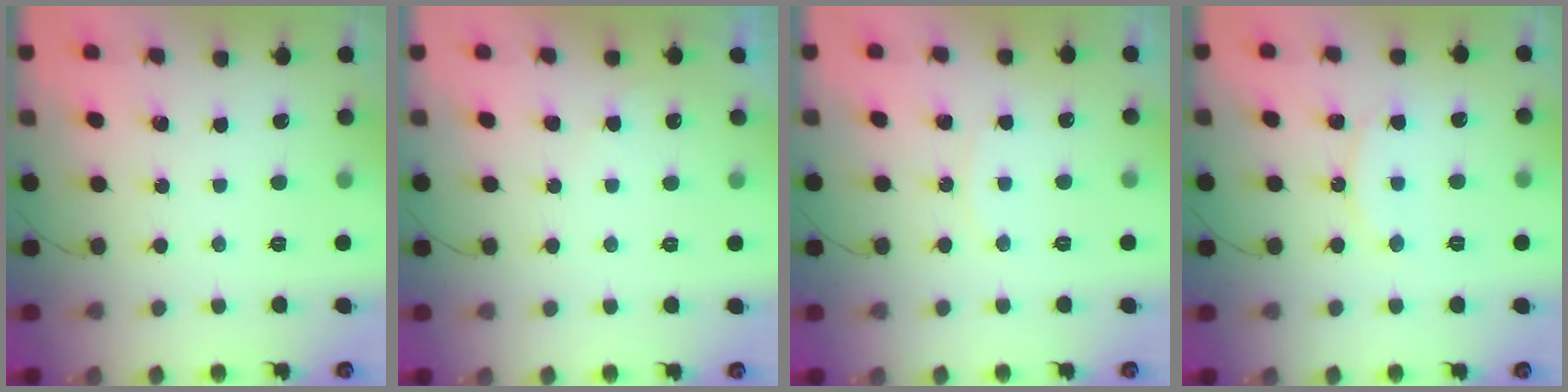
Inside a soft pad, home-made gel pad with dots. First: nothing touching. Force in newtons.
{"total": 3.0, "press": 3.0, "slide": 0.0}
{"total": 5.6, "press": 5.6, "slide": 0.5}
{"total": 9.1, "press": 9.1, "slide": 0.6}